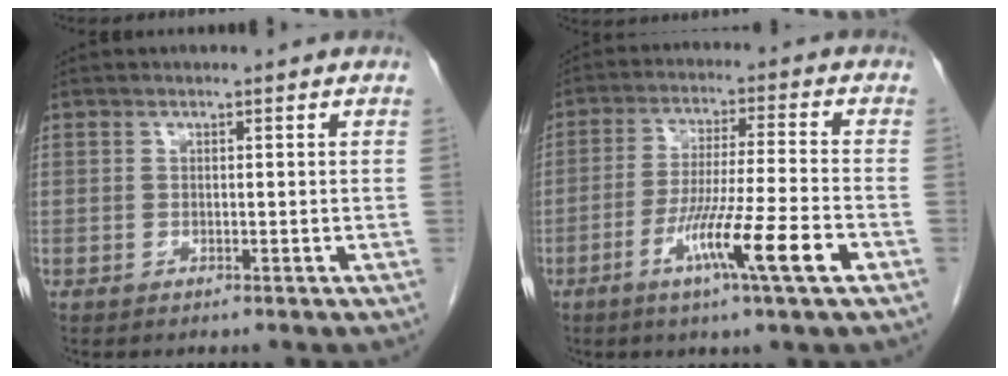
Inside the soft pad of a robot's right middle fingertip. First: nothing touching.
{"total": 11.1, "force": [-5.0, -1.1, 9.8], "torque": [-0.174, -0.020, -0.091]}